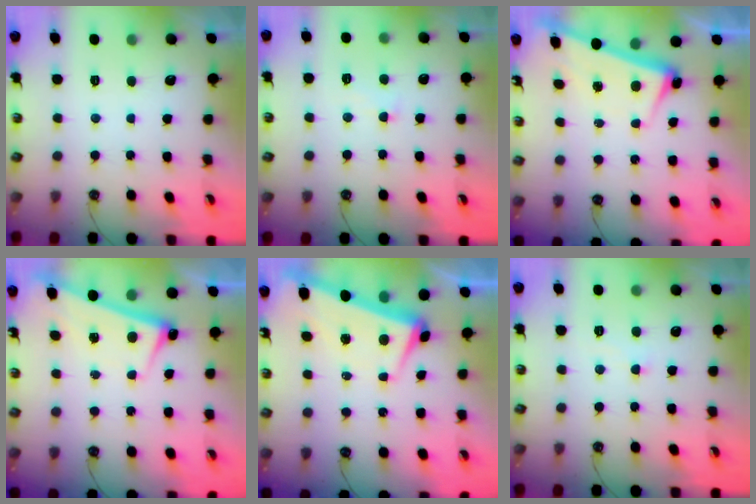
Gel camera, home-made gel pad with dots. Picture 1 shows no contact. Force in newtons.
{"total": 1.0, "press": 0.9, "slide": 0.5}
{"total": 2.6, "press": 2.4, "slide": 1.0}
{"total": 2.8, "press": 2.8, "slide": 0.5}
{"total": 2.1, "press": 0.6, "slide": 2.0}
{"total": 2.9, "press": 2.9, "slide": 0.3}